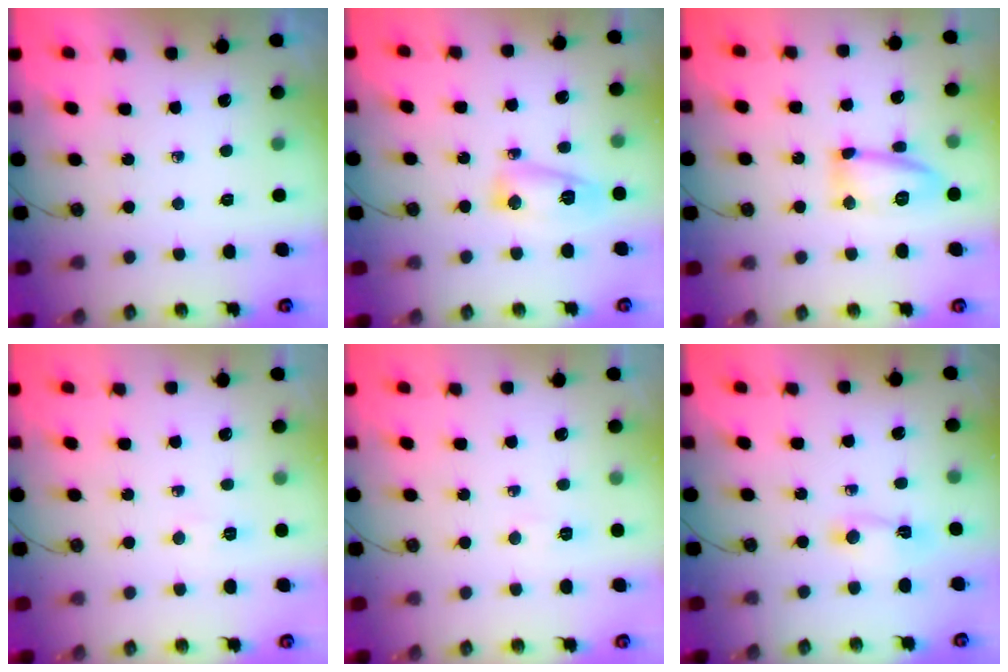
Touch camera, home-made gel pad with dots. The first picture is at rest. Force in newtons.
{"total": 7.4, "press": 7.4, "slide": 0.5}
{"total": 12.0, "press": 12.0, "slide": 0.7}
{"total": 2.9, "press": 2.9, "slide": 0.5}
{"total": 2.9, "press": 2.9, "slide": 0.5}
{"total": 2.1, "press": 2.1, "slide": 0.3}